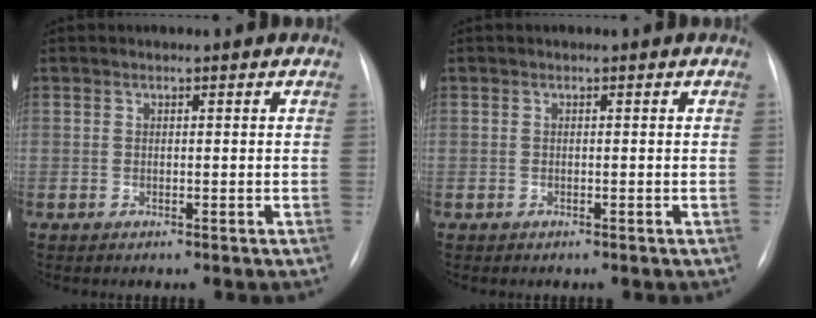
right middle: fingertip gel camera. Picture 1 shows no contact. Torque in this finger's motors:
{"motor_torque": [-0.52, -0.19, -0.04, -0.01]}